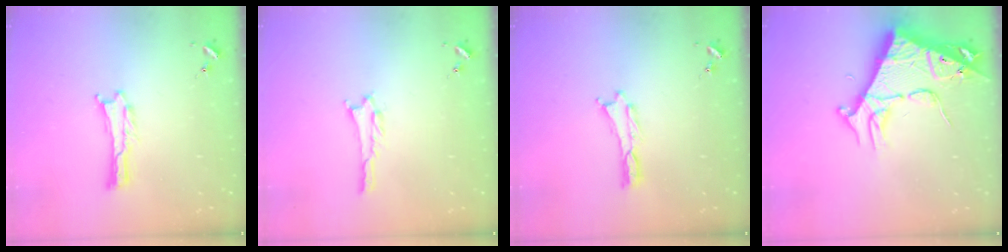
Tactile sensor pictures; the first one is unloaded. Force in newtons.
{"total": 0.6, "press": 0.6, "slide": 0.1}
{"total": 0.0}
{"total": 10.3, "press": 10.2, "slide": 1.3}